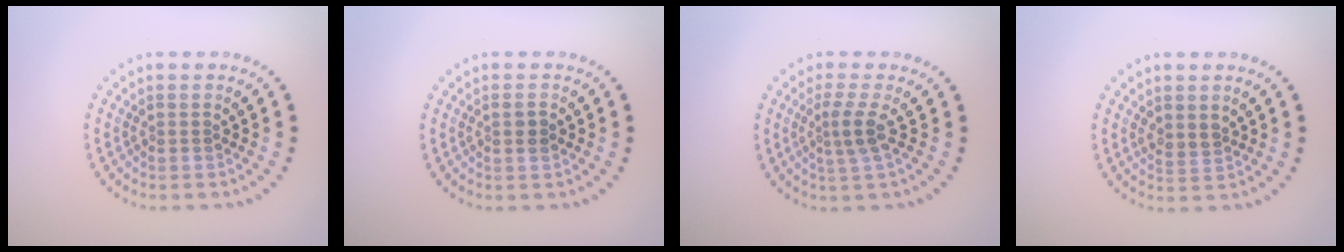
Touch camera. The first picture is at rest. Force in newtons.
{"total": 1.2, "press": 1.1, "slide": 0.3}
{"total": 2.3, "press": 1.6, "slide": 1.5}
{"total": 1.6, "press": 1.3, "slide": 1.0}